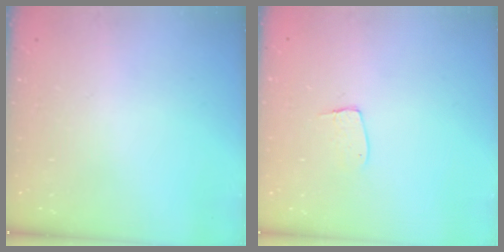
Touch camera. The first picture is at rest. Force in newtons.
{"total": 5.2, "press": 5.2, "slide": 0.3}